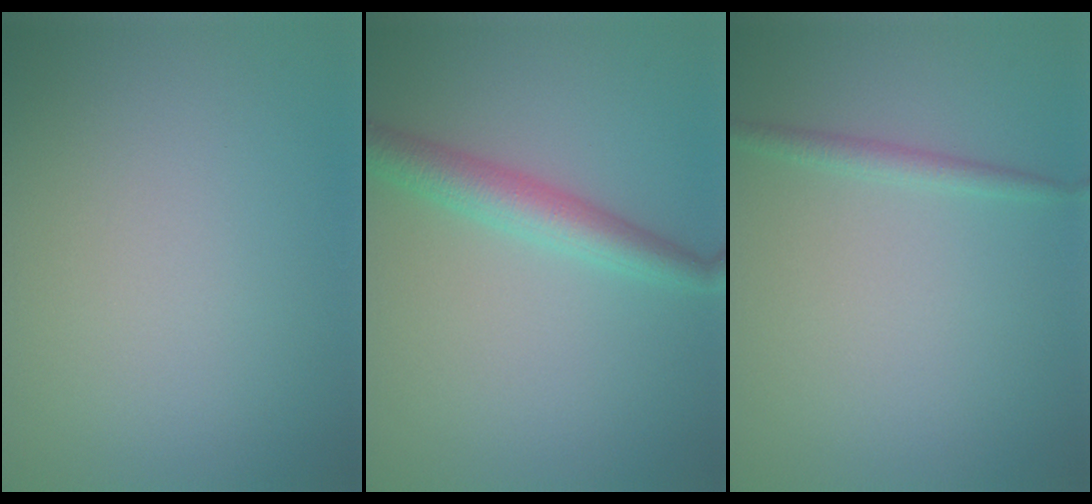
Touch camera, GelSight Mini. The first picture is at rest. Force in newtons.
{"total": 3.6, "press": 3.6, "slide": 0.1}
{"total": 1.3, "press": 1.3, "slide": 0.1}